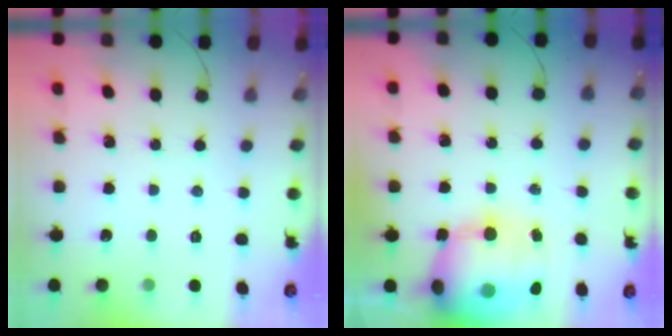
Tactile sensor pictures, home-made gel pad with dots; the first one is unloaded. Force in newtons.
{"total": 24.0, "press": 23.4, "slide": 5.4}